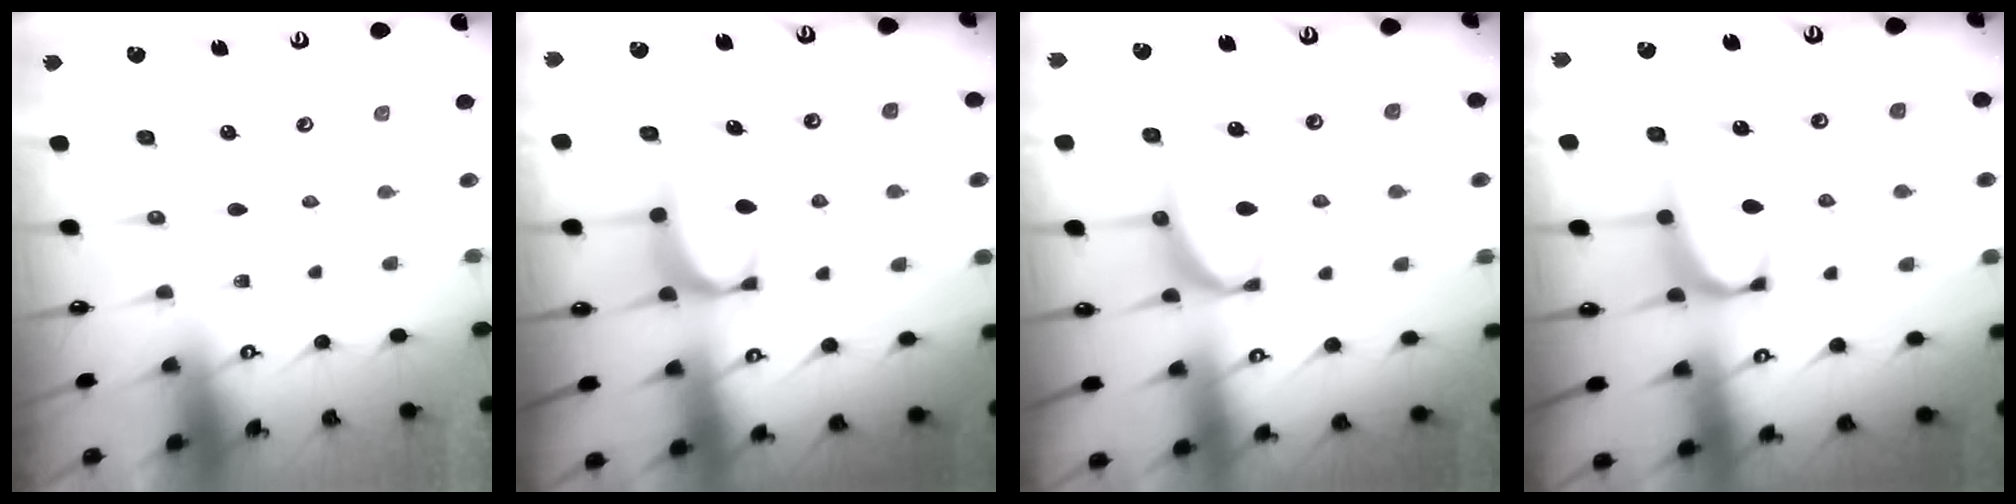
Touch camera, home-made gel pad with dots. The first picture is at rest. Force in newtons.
{"total": 1.8, "press": 1.7, "slide": 0.4}
{"total": 2.9, "press": 2.7, "slide": 0.9}
{"total": 1.3, "press": 1.1, "slide": 0.8}